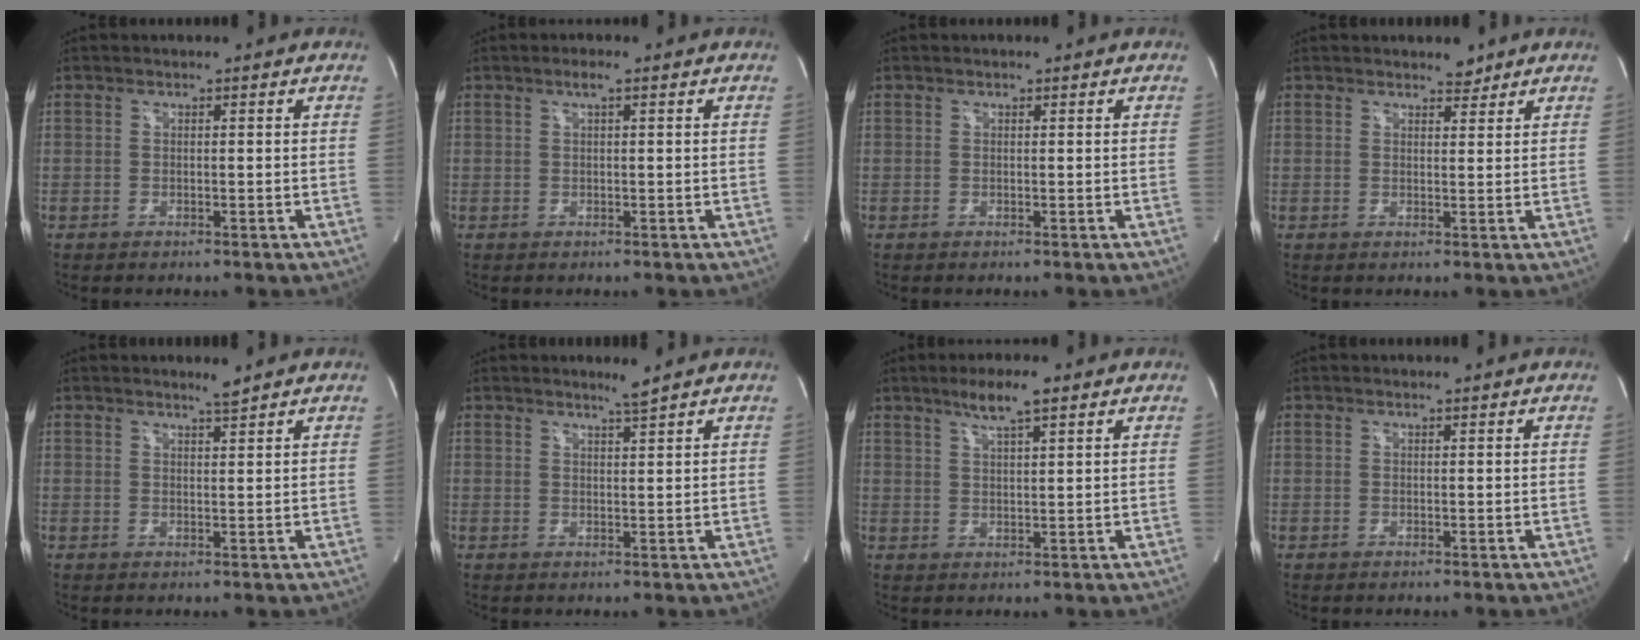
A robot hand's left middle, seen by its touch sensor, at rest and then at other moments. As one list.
[{"total": 1.3, "force": [0.7, 0.1, 1.1], "torque": [-0.023, 0.004, 0.010]}, {"total": 0.0}, {"total": 2.1, "force": [1.8, 0.9, 0.6], "torque": [-0.008, -0.003, 0.024]}, {"total": 1.6, "force": [1.5, -0.2, 0.6], "torque": [-0.014, -0.002, 0.028]}, {"total": 1.8, "force": [1.6, -0.6, 0.7], "torque": [-0.018, -0.005, 0.030]}, {"total": 5.2, "force": [3.5, 0.4, 3.8], "torque": [-0.072, 0.005, 0.063]}, {"total": 0.0}]